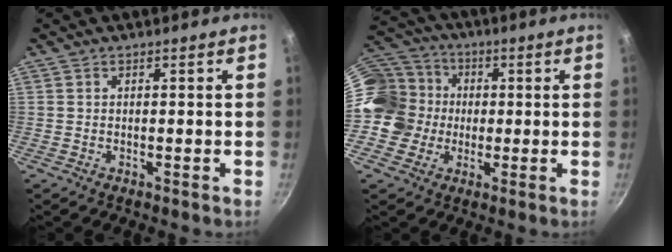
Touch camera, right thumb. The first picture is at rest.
{"total": 14.9, "force": [-0.3, 13.4, 6.5], "torque": [-0.103, 0.035, -0.014]}